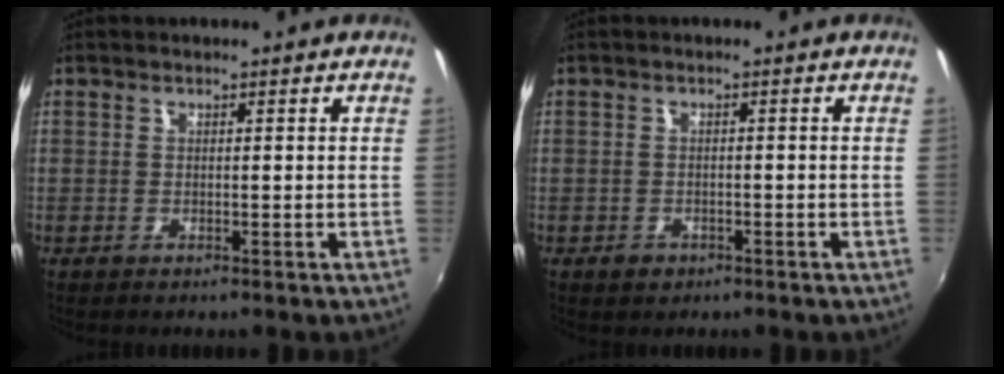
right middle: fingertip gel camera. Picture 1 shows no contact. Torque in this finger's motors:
{"motor_torque": [0.50, -0.46, -0.06, 0.00]}